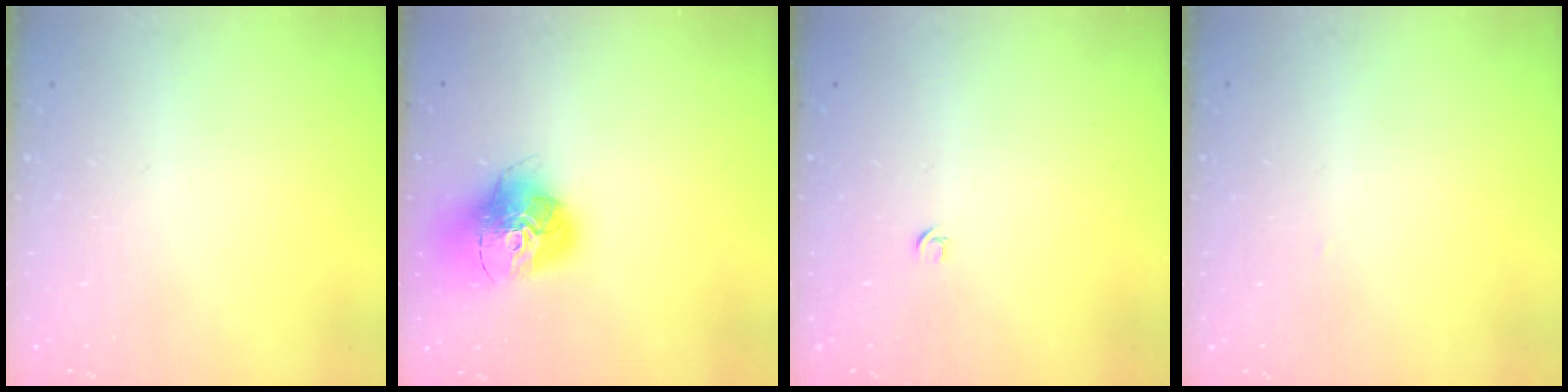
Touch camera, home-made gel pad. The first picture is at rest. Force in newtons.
{"total": 16.5, "press": 16.4, "slide": 1.5}
{"total": 2.7, "press": 2.6, "slide": 0.6}
{"total": 1.1, "press": 1.1, "slide": 0.1}